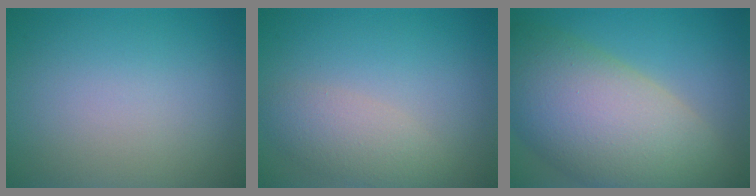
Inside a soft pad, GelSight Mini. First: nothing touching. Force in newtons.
{"total": 3.1, "press": 3.1, "slide": 0.3}
{"total": 13.2, "press": 13.1, "slide": 1.2}